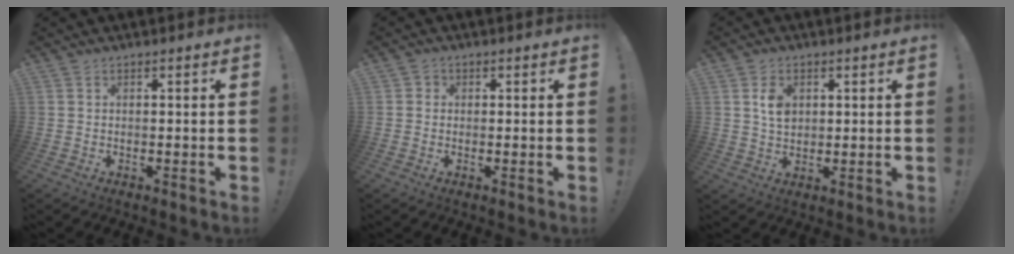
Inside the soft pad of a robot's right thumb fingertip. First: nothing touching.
{"total": 1.5, "force": [-0.2, 1.4, 0.6], "torque": [-0.012, 0.006, -0.003]}
{"total": 5.2, "force": [1.4, 3.9, 3.2], "torque": [-0.040, -0.002, 0.023]}